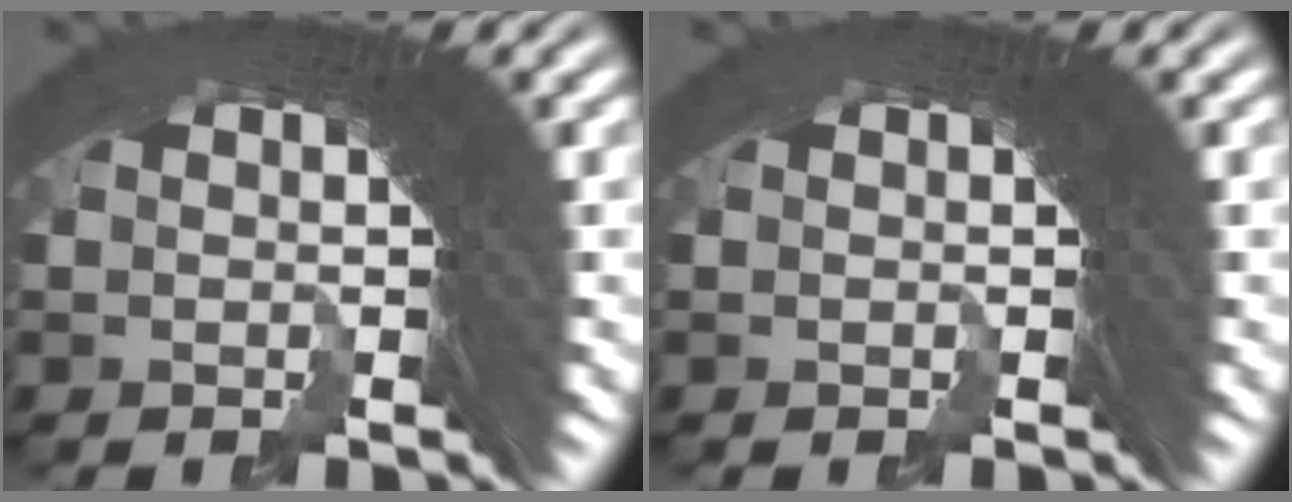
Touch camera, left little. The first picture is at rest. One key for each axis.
{"total": 0.0}